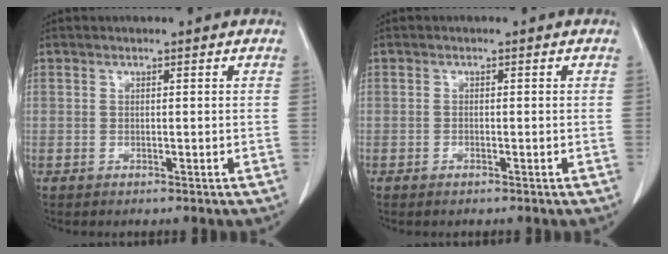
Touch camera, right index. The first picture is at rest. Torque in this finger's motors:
{"motor_torque": [0.01, 0.04, 0.08, 0.01]}